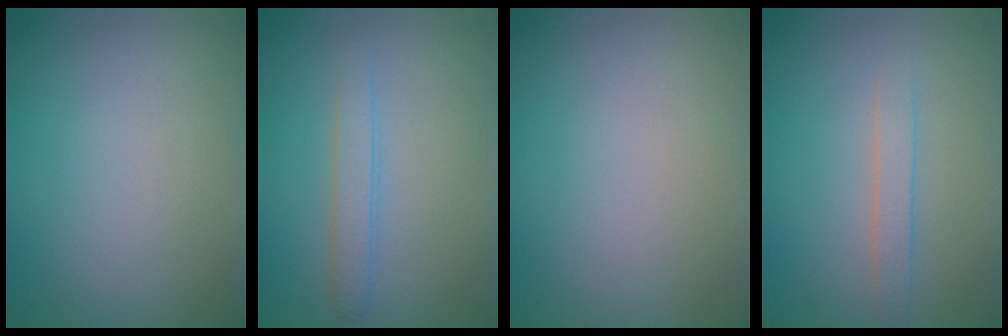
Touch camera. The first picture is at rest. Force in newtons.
{"total": 1.8, "press": 1.8, "slide": 0.0}
{"total": 0.0}
{"total": 1.5, "press": 1.5, "slide": 0.1}